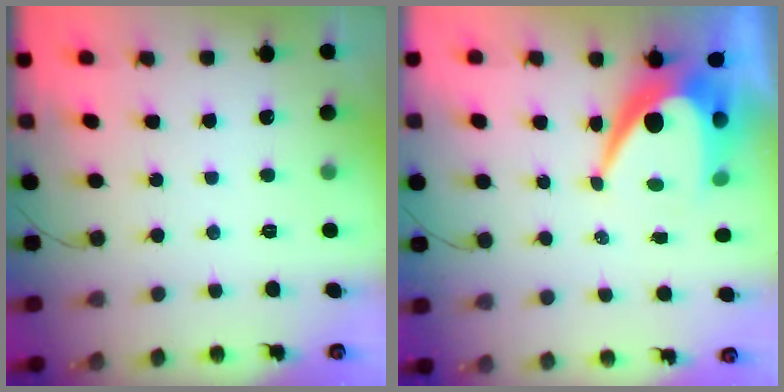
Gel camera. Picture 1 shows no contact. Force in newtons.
{"total": 10.6, "press": 10.6, "slide": 0.8}